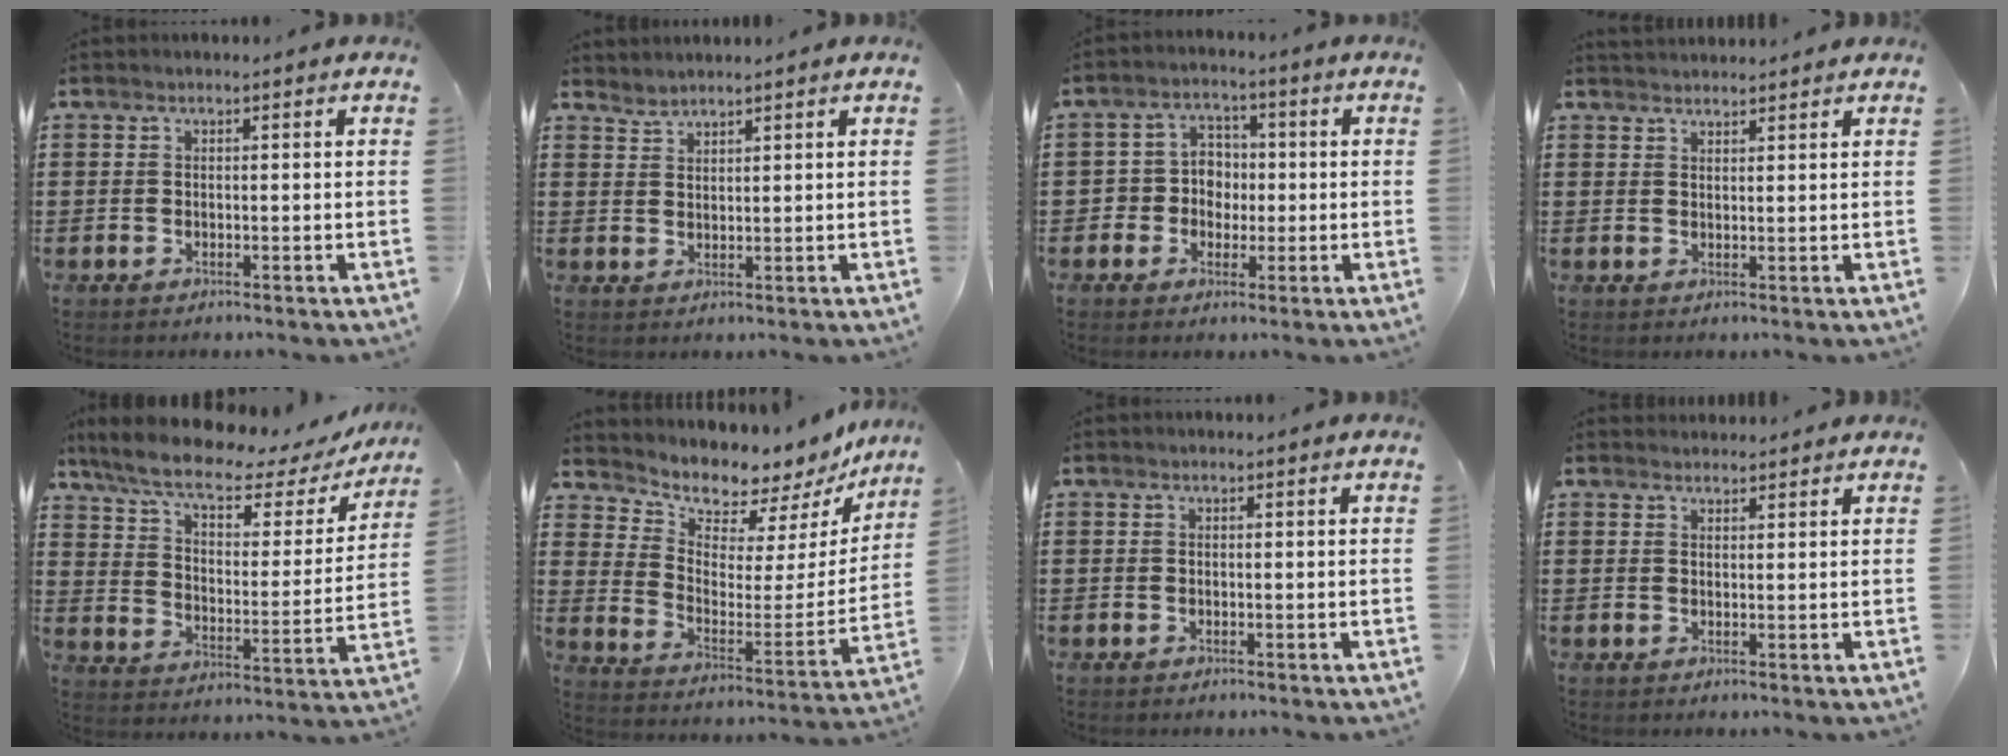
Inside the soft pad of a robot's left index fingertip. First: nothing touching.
{"total": 1.6, "force": [1.5, 0.0, -0.4], "torque": [0.002, 0.002, 0.032]}
{"total": 4.5, "force": [-0.7, 4.3, 1.3], "torque": [-0.045, 0.014, -0.018]}
{"total": 1.7, "force": [1.7, 0.0, -0.1], "torque": [-0.003, 0.001, 0.033]}
{"total": 9.5, "force": [7.2, 2.3, 5.8], "torque": [-0.131, -0.037, 0.122]}
{"total": 6.7, "force": [6.4, 2.0, -0.1], "torque": [-0.029, -0.069, 0.105]}
{"total": 0.0}
{"total": 1.5, "force": [1.5, 0.3, 0.0], "torque": [-0.003, 0.003, 0.030]}